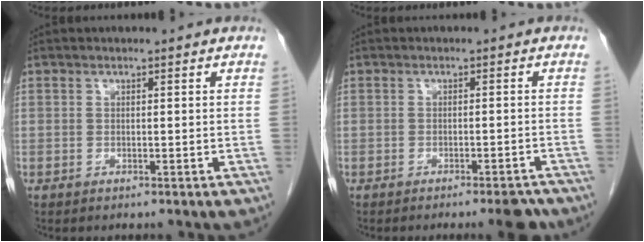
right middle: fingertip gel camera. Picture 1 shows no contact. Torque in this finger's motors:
{"motor_torque": [0.18, 0.17, 0.01, 0.03]}